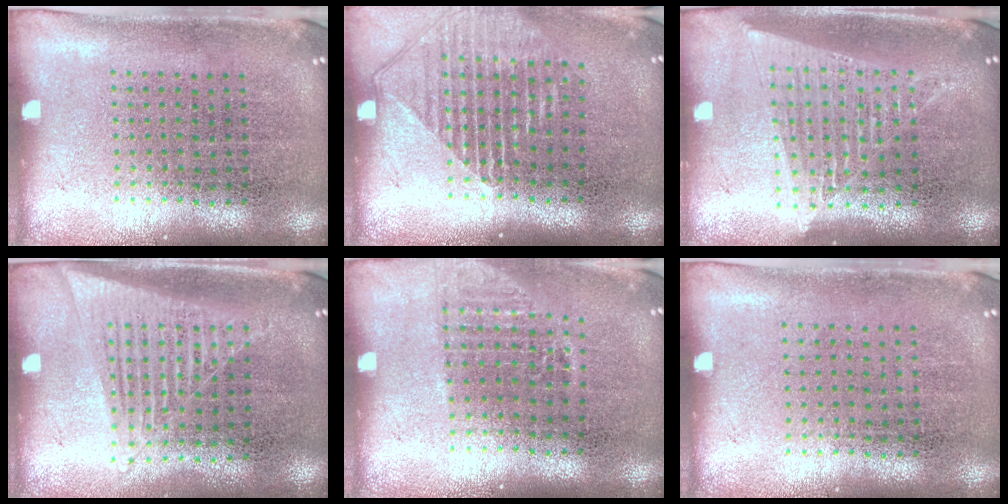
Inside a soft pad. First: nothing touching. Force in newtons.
{"total": 1.6, "press": 1.4, "slide": 0.7}
{"total": 1.6, "press": 1.4, "slide": 0.7}
{"total": 1.4, "press": 1.3, "slide": 0.6}
{"total": 1.1, "press": 1.0, "slide": 0.4}
{"total": 0.0}